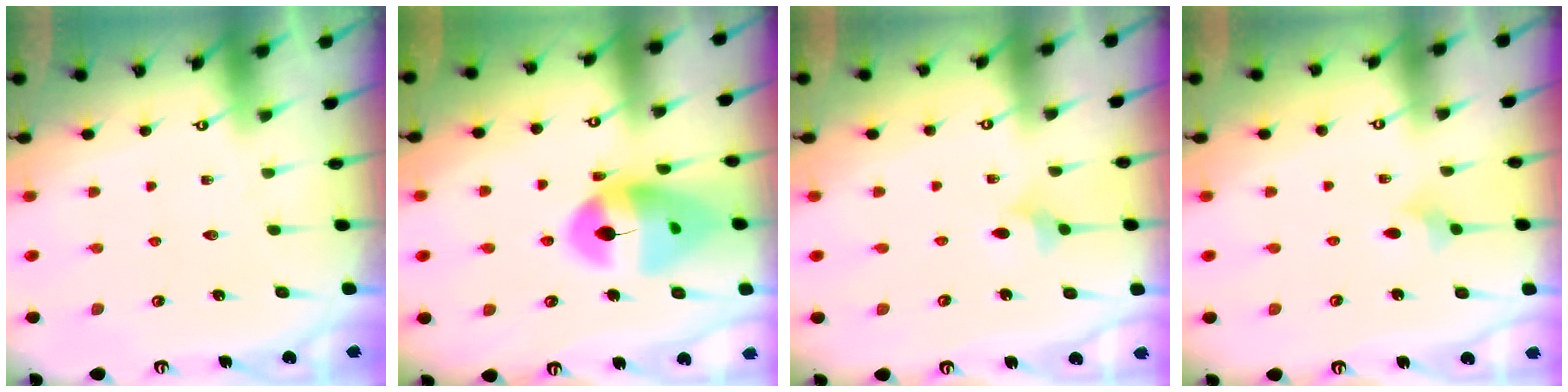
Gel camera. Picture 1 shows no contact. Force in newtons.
{"total": 16.2, "press": 16.1, "slide": 1.8}
{"total": 3.2, "press": 3.2, "slide": 0.8}
{"total": 3.6, "press": 3.5, "slide": 0.8}